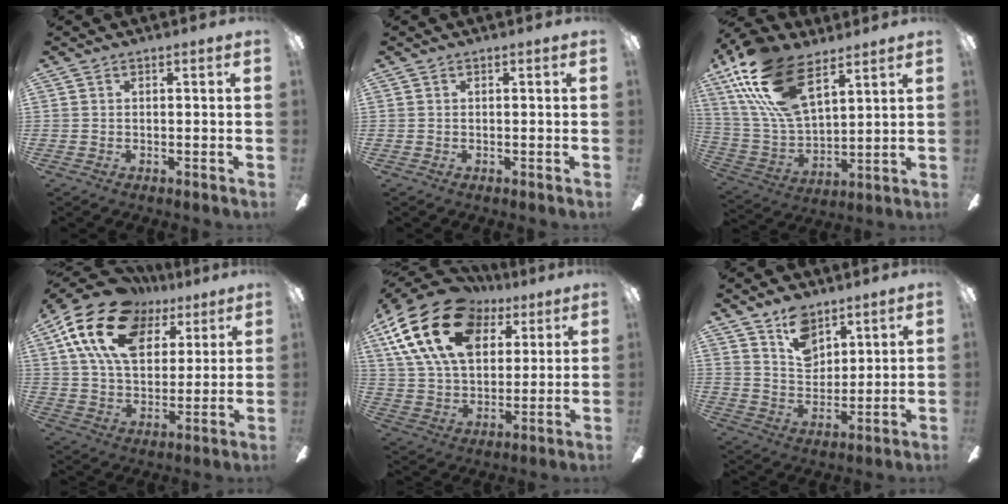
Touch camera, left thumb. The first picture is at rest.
{"total": 0.0}
{"total": 21.8, "force": [12.6, 10.0, 14.8], "torque": [-0.319, -0.046, 0.224]}
{"total": 20.9, "force": [10.6, 13.0, 12.5], "torque": [-0.224, -0.030, 0.190]}
{"total": 22.8, "force": [10.2, 14.8, 14.1], "torque": [-0.279, -0.030, 0.179]}
{"total": 10.2, "force": [7.1, 6.1, 4.0], "torque": [-0.056, -0.034, 0.131]}